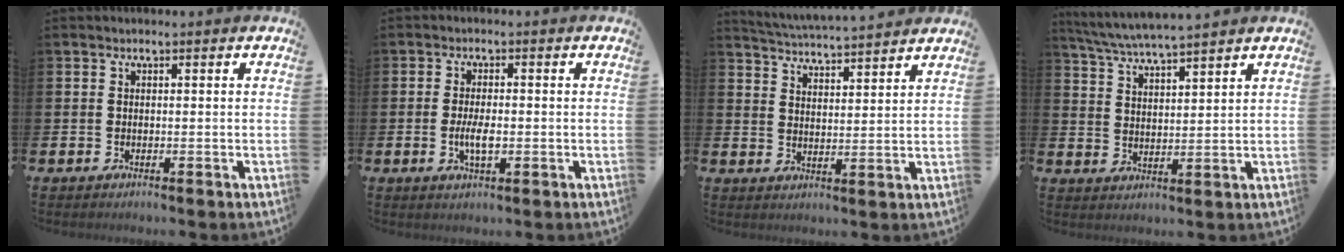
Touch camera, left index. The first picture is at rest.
{"total": 3.2, "force": [-0.5, 1.3, 2.9], "torque": [-0.047, 0.000, -0.010]}
{"total": 4.9, "force": [4.9, -0.2, 0.3], "torque": [-0.027, -0.032, 0.086]}
{"total": 5.3, "force": [5.2, -0.4, 1.2], "torque": [-0.043, -0.026, 0.091]}